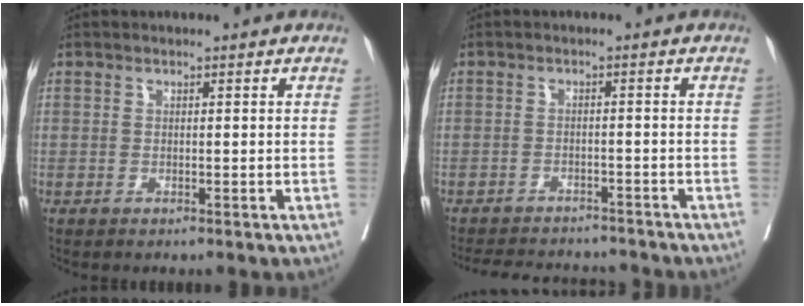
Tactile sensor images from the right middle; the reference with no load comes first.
{"total": 11.3, "force": [-10.5, 2.9, 2.9], "torque": [-0.050, 0.007, -0.136]}